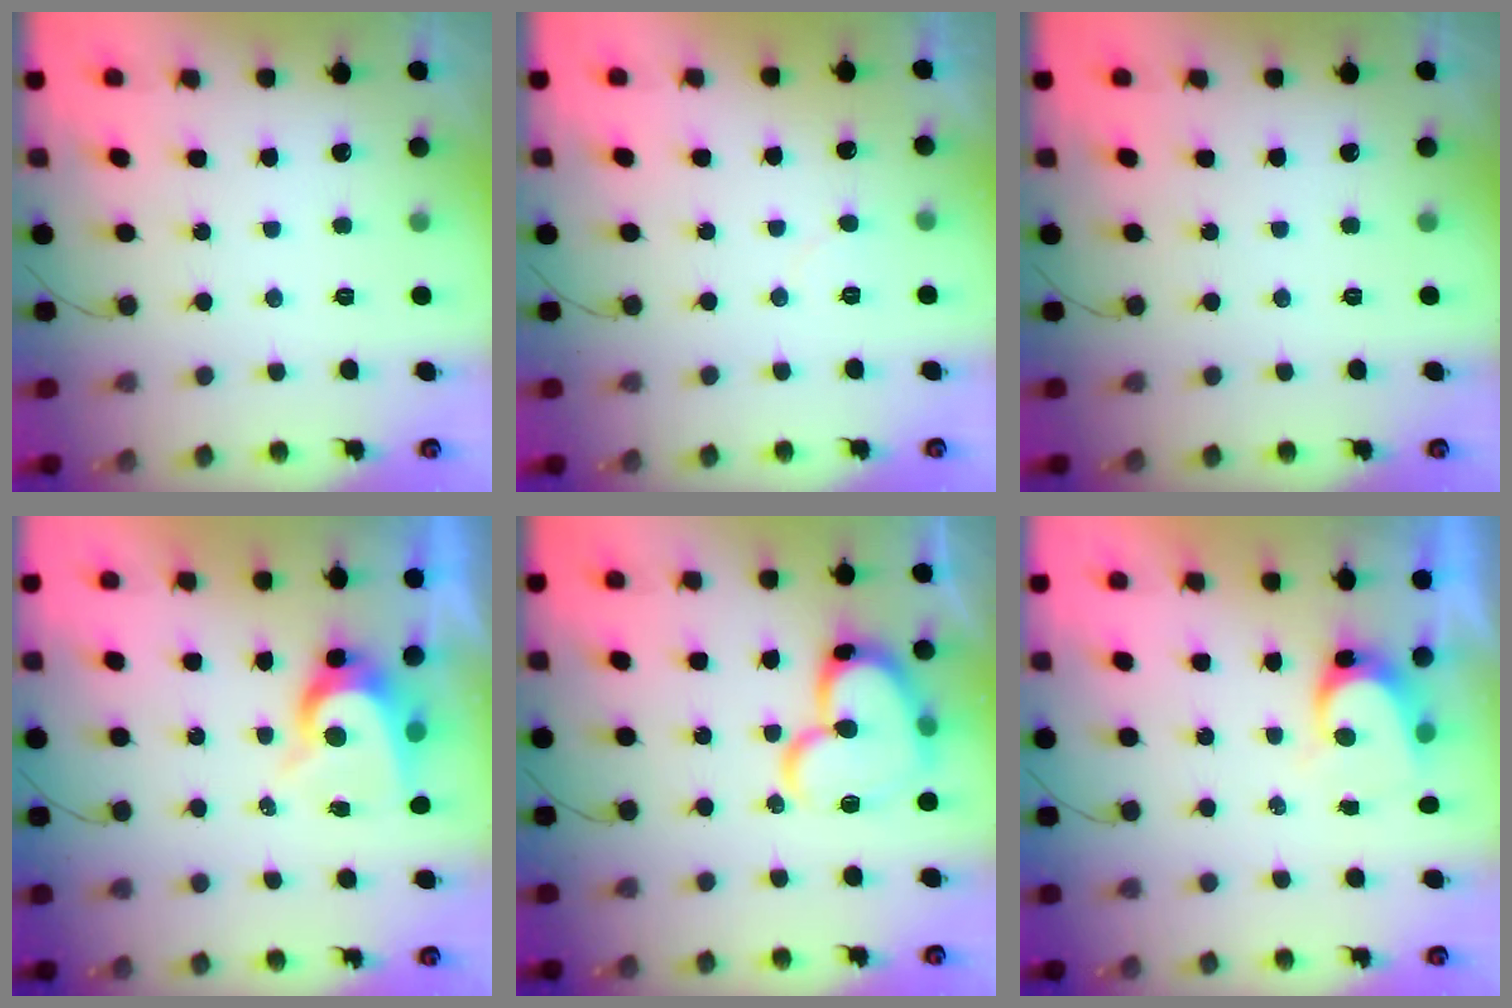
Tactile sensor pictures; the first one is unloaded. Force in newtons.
{"total": 4.0, "press": 4.0, "slide": 0.3}
{"total": 0.0}
{"total": 7.5, "press": 7.5, "slide": 0.5}
{"total": 18.2, "press": 18.1, "slide": 2.1}
{"total": 4.4, "press": 4.4, "slide": 0.5}